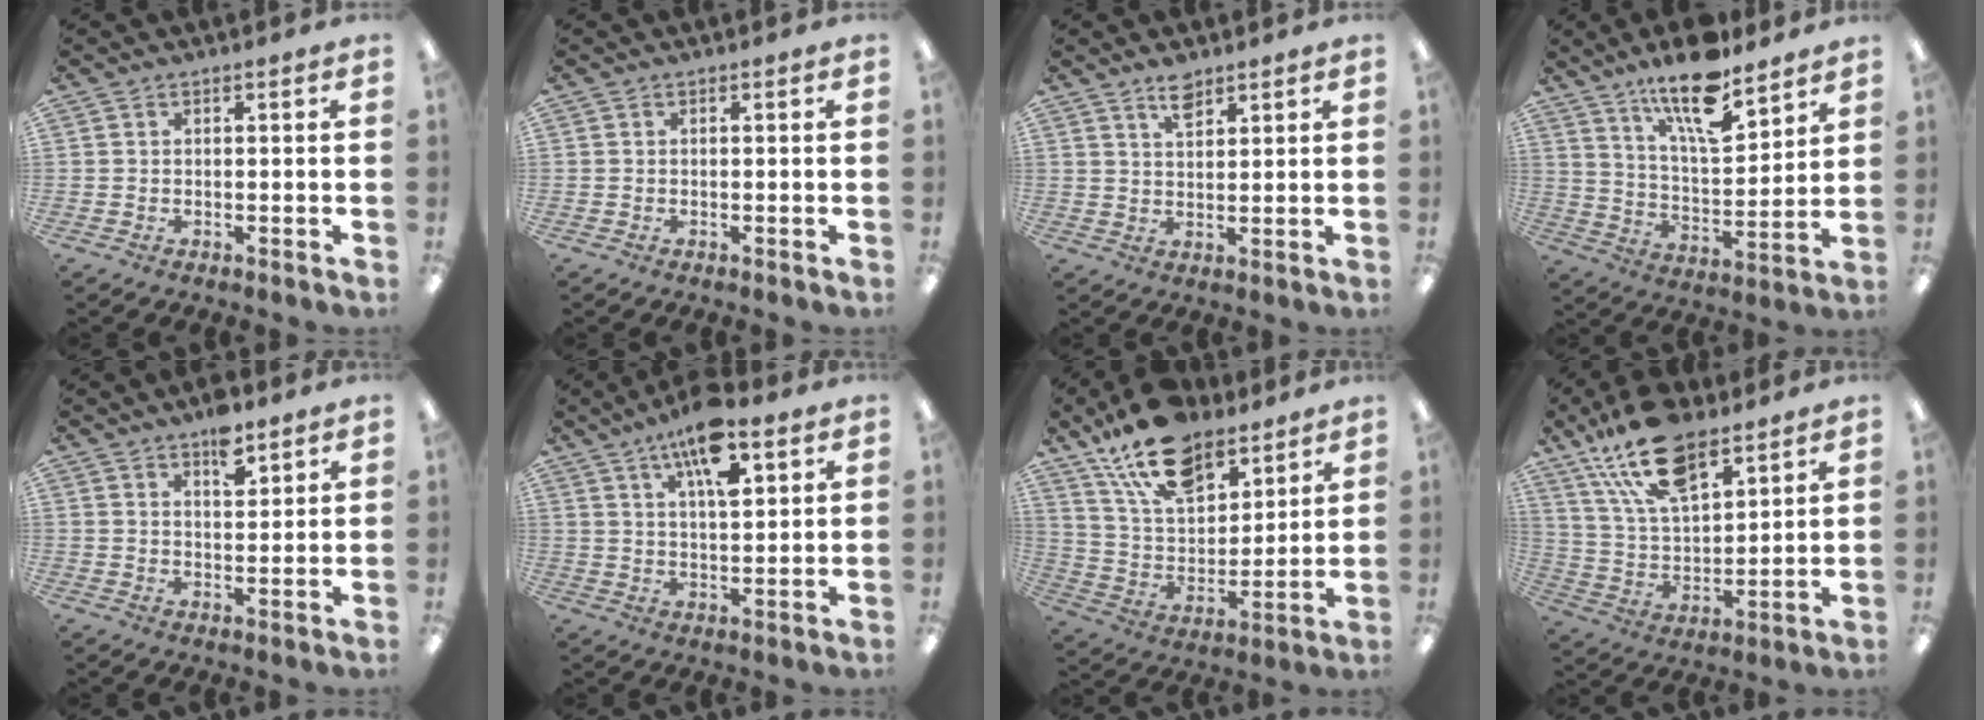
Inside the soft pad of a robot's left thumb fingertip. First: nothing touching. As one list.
[{"total": 0.0}, {"total": 4.7, "force": [3.5, 1.8, 2.5], "torque": [-0.040, -0.010, 0.061]}, {"total": 16.5, "force": [12.2, 4.9, 9.9], "torque": [-0.164, -0.070, 0.203]}, {"total": 6.6, "force": [4.8, 2.8, 3.5], "torque": [-0.040, -0.028, 0.079]}, {"total": 12.6, "force": [7.4, 4.5, 9.1], "torque": [-0.147, -0.027, 0.126]}, {"total": 17.7, "force": [12.8, 8.6, 8.8], "torque": [-0.161, -0.063, 0.233]}, {"total": 19.1, "force": [12.7, 8.7, 11.3], "torque": [-0.214, -0.050, 0.227]}]